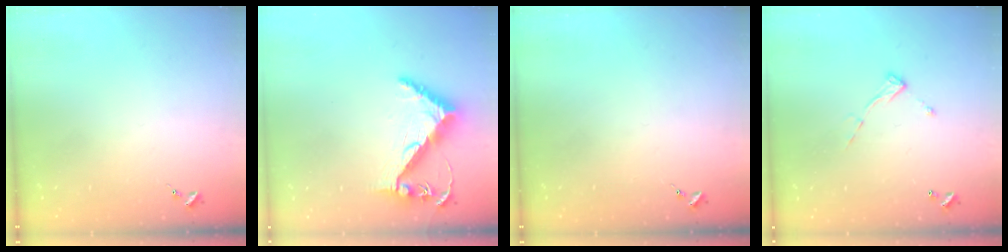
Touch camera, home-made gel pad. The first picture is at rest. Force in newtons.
{"total": 8.7, "press": 8.6, "slide": 0.9}
{"total": 0.0}
{"total": 6.7, "press": 6.7, "slide": 0.3}